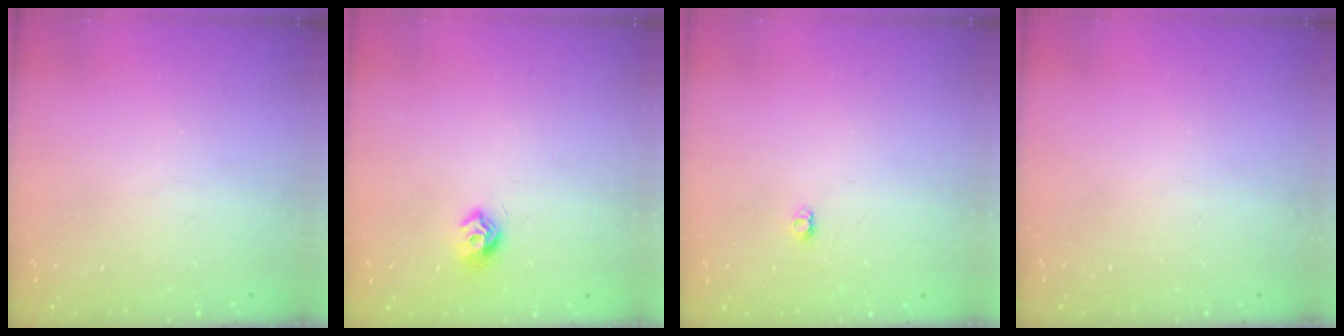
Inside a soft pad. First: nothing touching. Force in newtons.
{"total": 7.9, "press": 7.9, "slide": 0.6}
{"total": 2.9, "press": 2.9, "slide": 0.3}
{"total": 0.0}